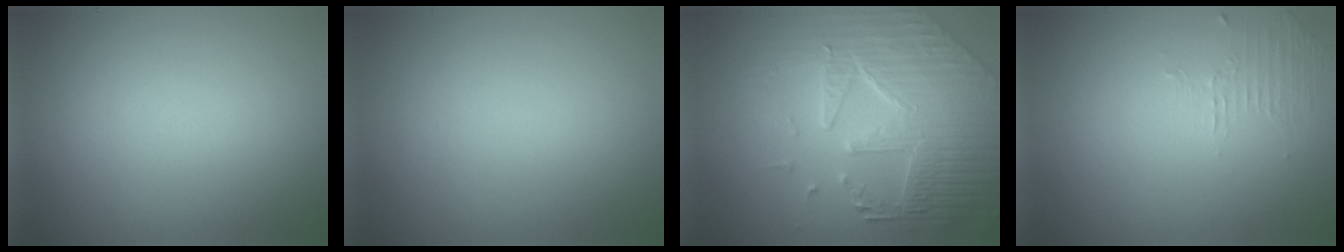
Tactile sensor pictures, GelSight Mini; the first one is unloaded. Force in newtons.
{"total": 0.0}
{"total": 8.5, "press": 6.0, "slide": 6.0}
{"total": 1.1, "press": 0.2, "slide": 1.0}